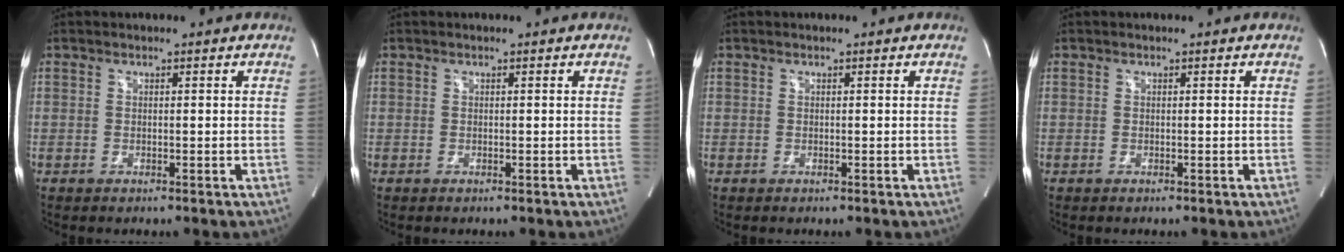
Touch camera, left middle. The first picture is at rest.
{"total": 0.0}
{"total": 0.0}
{"total": 0.0}